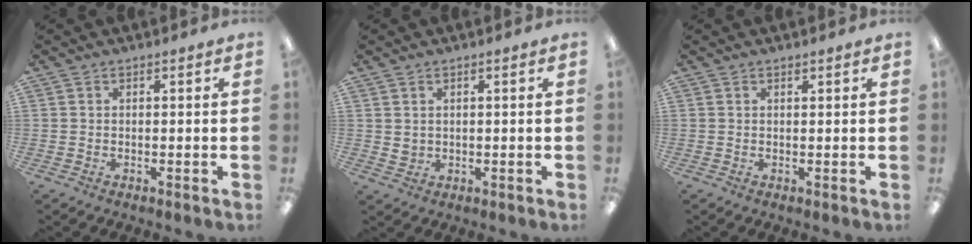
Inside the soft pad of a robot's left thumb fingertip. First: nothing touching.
{"total": 2.0, "force": [1.2, 1.5, 0.4], "torque": [-0.001, -0.002, 0.021]}
{"total": 0.6, "force": [0.5, 0.2, 0.2], "torque": [-0.004, -0.001, 0.010]}